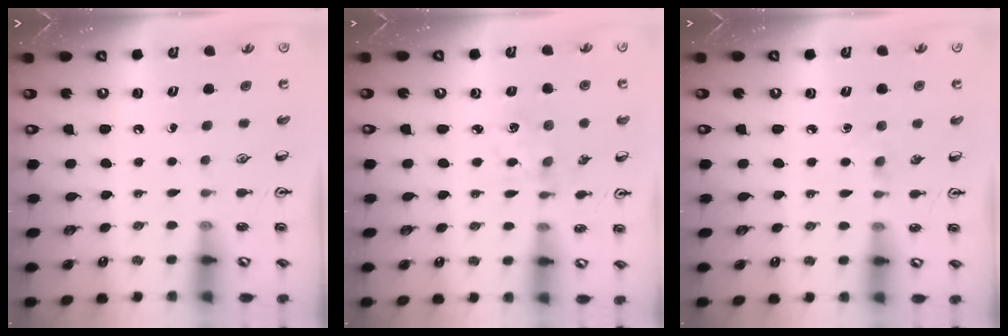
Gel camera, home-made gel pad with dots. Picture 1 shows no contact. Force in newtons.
{"total": 1.5, "press": 1.4, "slide": 0.4}
{"total": 3.4, "press": 3.3, "slide": 0.5}